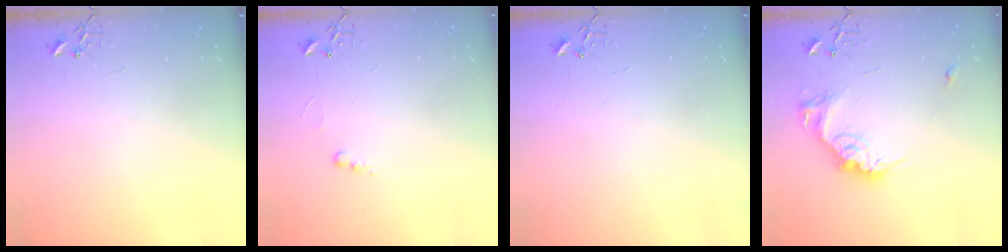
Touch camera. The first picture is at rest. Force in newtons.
{"total": 3.5, "press": 3.4, "slide": 0.5}
{"total": 1.4, "press": 1.4, "slide": 0.2}
{"total": 17.4, "press": 17.3, "slide": 1.4}